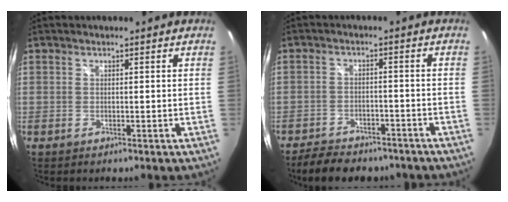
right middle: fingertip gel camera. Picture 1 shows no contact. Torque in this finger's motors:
{"motor_torque": [0.14, -0.14, 0.06, 0.05]}